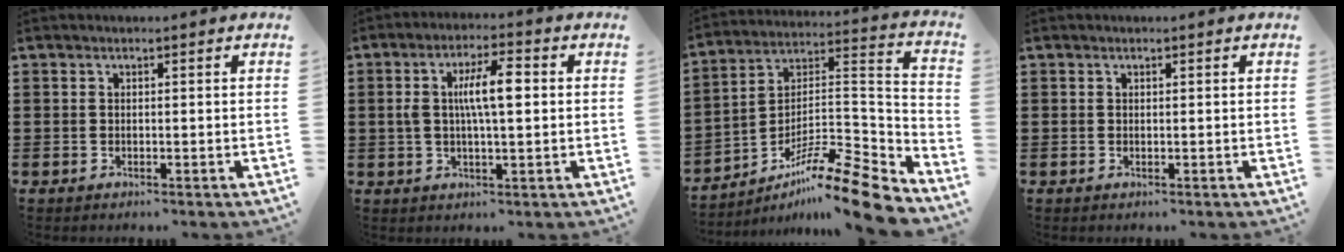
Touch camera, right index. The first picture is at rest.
{"total": 7.4, "force": [0.9, 2.3, 7.0], "torque": [-0.135, 0.010, 0.013]}
{"total": 13.5, "force": [-10.9, 1.4, 7.9], "torque": [-0.117, 0.026, -0.207]}
{"total": 0.0}